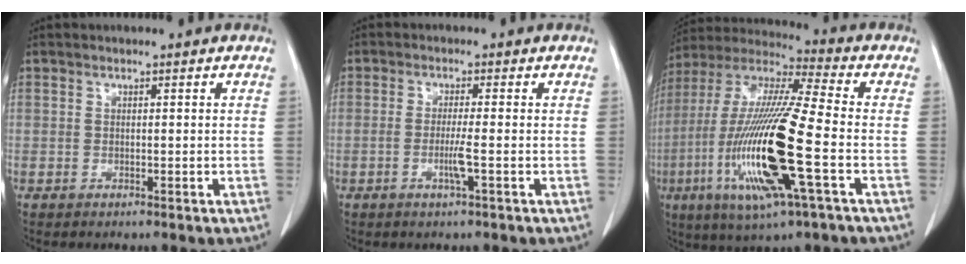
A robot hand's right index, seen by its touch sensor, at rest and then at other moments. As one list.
[{"total": 3.0, "force": [-0.9, -0.4, 2.8], "torque": [-0.056, -0.006, -0.019]}, {"total": 21.4, "force": [-5.6, 1.7, 20.5], "torque": [-0.451, -0.028, -0.108]}]